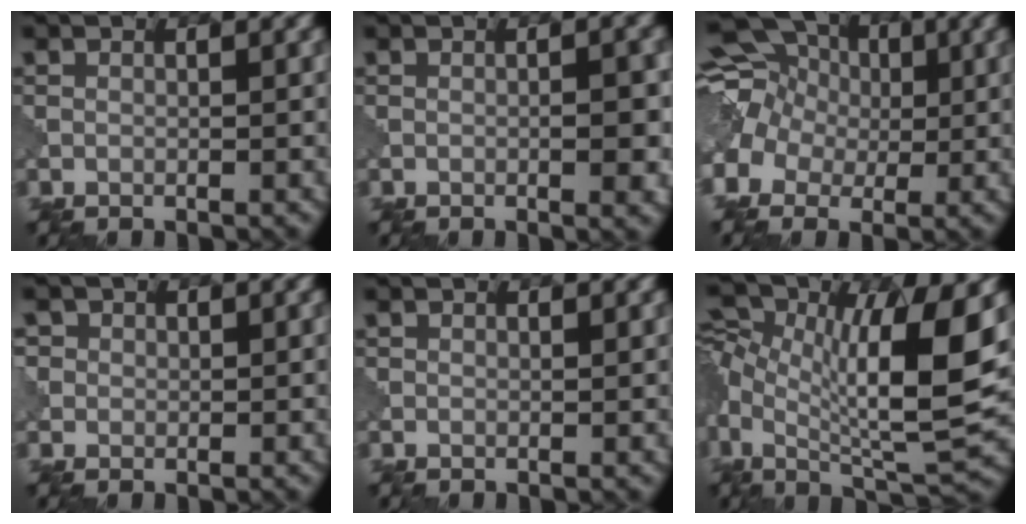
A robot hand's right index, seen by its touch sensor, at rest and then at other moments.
{"total": 2.9, "force": [-0.8, 0.7, 2.7], "torque": [-0.034, 0.005, -0.009]}
{"total": 11.2, "force": [2.0, 9.9, 4.9], "torque": [-0.137, 0.046, -0.006]}
{"total": 1.4, "force": [0.4, 1.3, -0.5], "torque": [0.010, 0.000, 0.005]}
{"total": 0.7, "force": [0.6, 0.3, 0.4], "torque": [0.001, 0.004, 0.002]}
{"total": 12.0, "force": [1.3, 4.5, 11.0], "torque": [-0.202, -0.002, 0.020]}